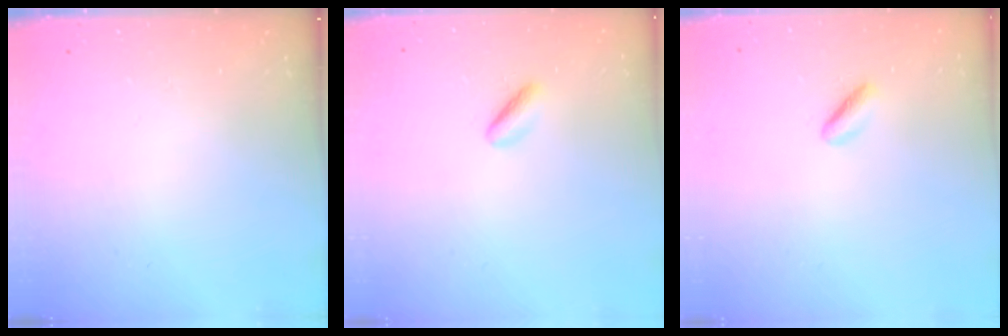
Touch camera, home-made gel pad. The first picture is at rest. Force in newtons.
{"total": 2.5, "press": 2.3, "slide": 0.8}
{"total": 1.7, "press": 1.3, "slide": 1.1}